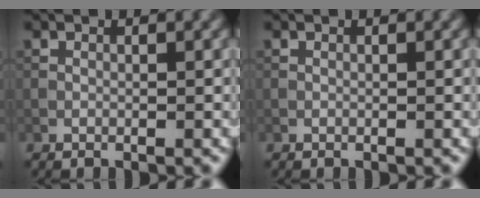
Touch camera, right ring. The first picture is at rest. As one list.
[{"total": 0.0}]